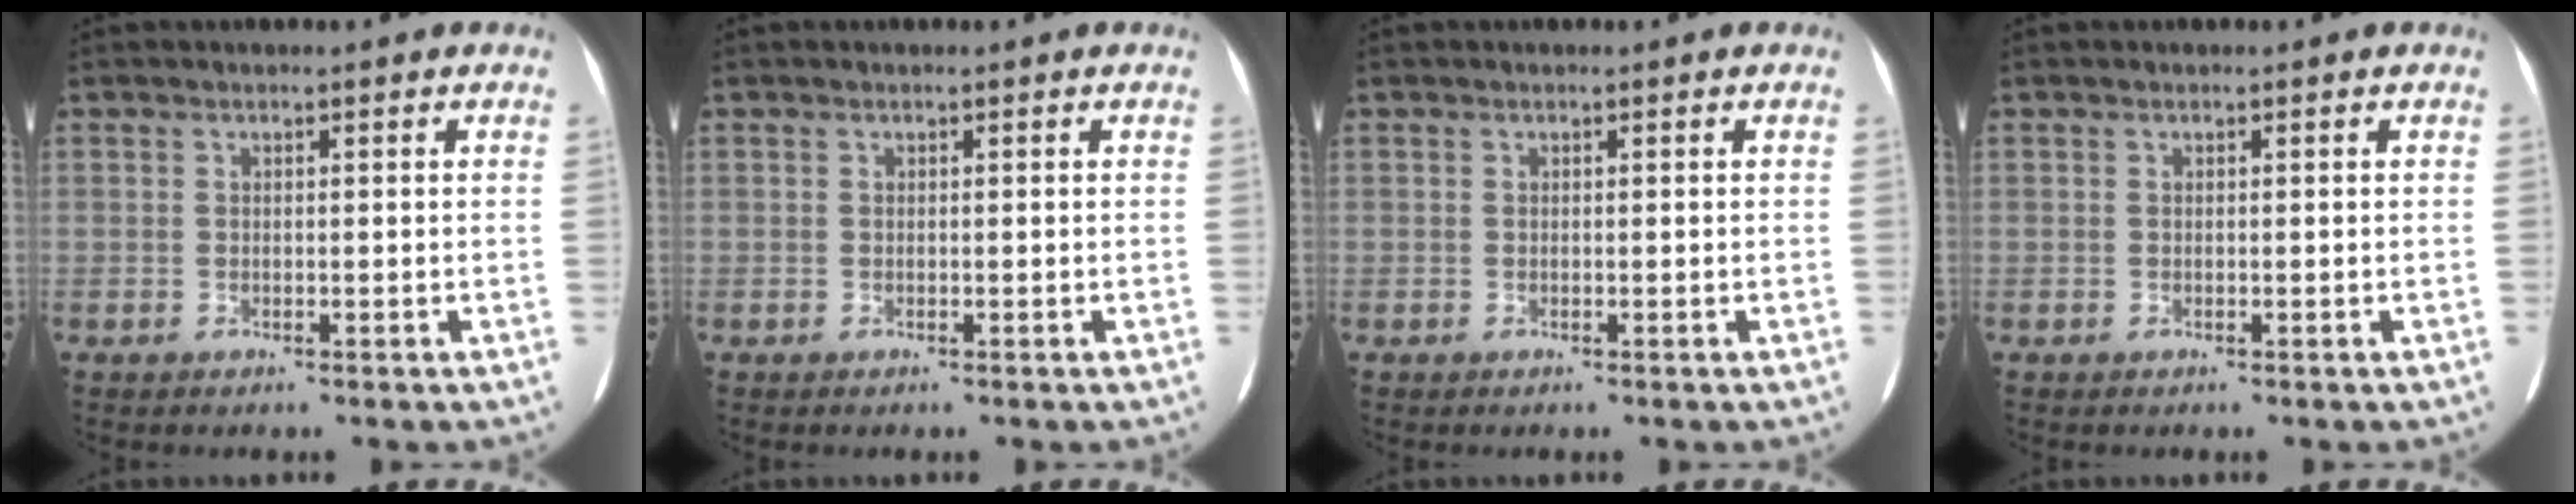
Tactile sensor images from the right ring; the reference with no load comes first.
{"total": 0.0}
{"total": 0.0}
{"total": 0.0}